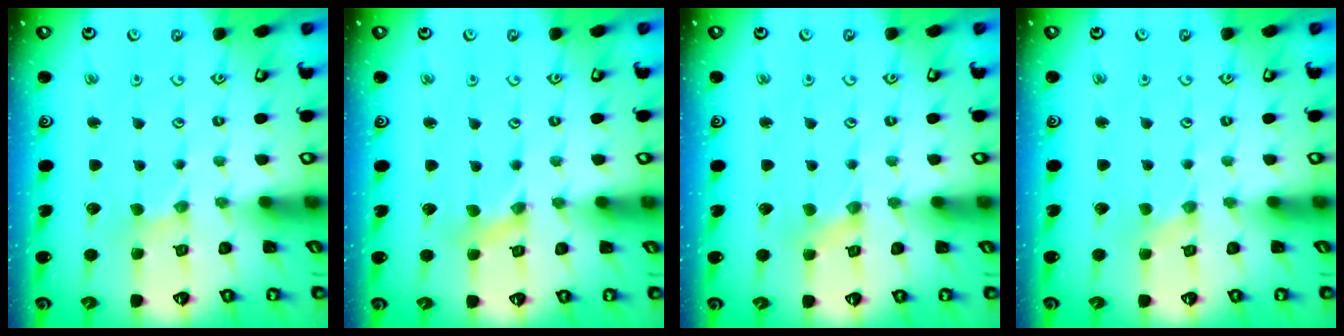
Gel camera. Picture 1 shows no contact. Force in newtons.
{"total": 0.9, "press": 0.9, "slide": 0.2}
{"total": 0.0}
{"total": 0.0}